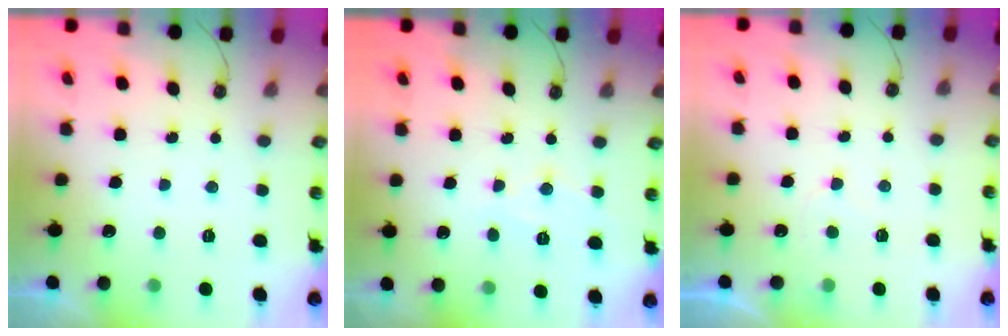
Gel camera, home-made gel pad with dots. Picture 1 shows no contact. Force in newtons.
{"total": 7.0, "press": 7.0, "slide": 0.4}
{"total": 5.0, "press": 4.9, "slide": 0.5}